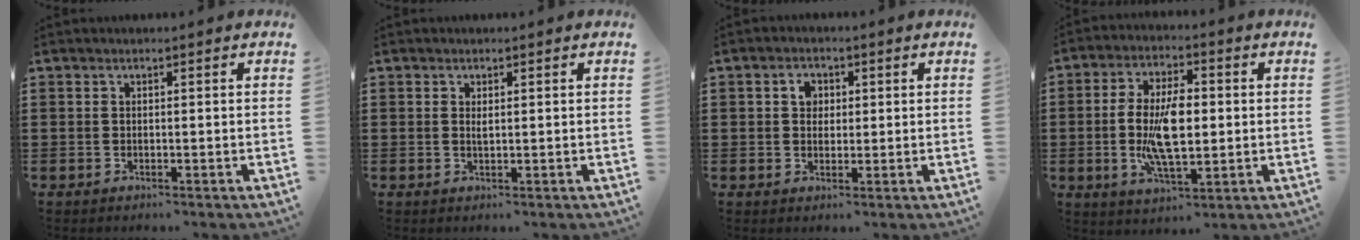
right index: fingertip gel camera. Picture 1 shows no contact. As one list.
[{"total": 1.1, "force": [0.4, 0.4, 1.0], "torque": [-0.020, 0.003, 0.006]}, {"total": 2.9, "force": [0.7, 2.2, 1.8], "torque": [-0.042, 0.012, 0.011]}, {"total": 9.7, "force": [-0.5, 4.2, 8.7], "torque": [-0.188, -0.001, -0.015]}]